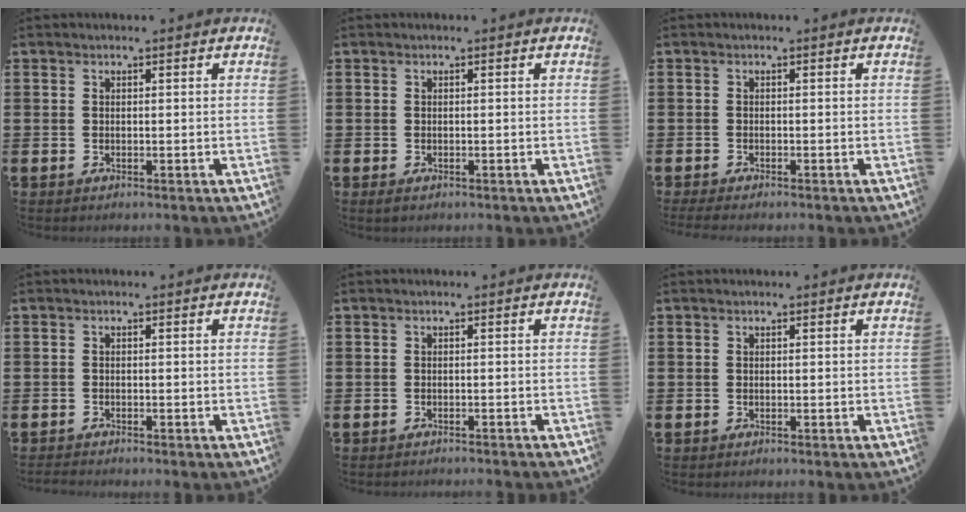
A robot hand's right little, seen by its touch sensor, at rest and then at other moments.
{"total": 0.5, "force": [-0.1, 0.3, 0.4], "torque": [-0.008, 0.003, -0.003]}
{"total": 0.9, "force": [-0.7, 0.1, 0.5], "torque": [-0.010, -0.001, -0.014]}
{"total": 0.7, "force": [-0.6, 0.0, 0.2], "torque": [-0.003, -0.003, -0.013]}
{"total": 0.5, "force": [-0.5, -0.1, -0.1], "torque": [0.001, -0.001, -0.011]}
{"total": 0.0}